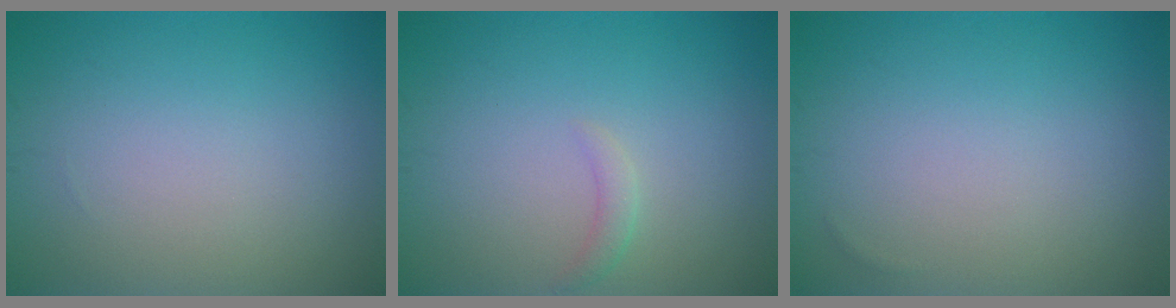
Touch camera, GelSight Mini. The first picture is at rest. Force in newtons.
{"total": 1.0, "press": 1.0, "slide": 0.1}
{"total": 0.0}